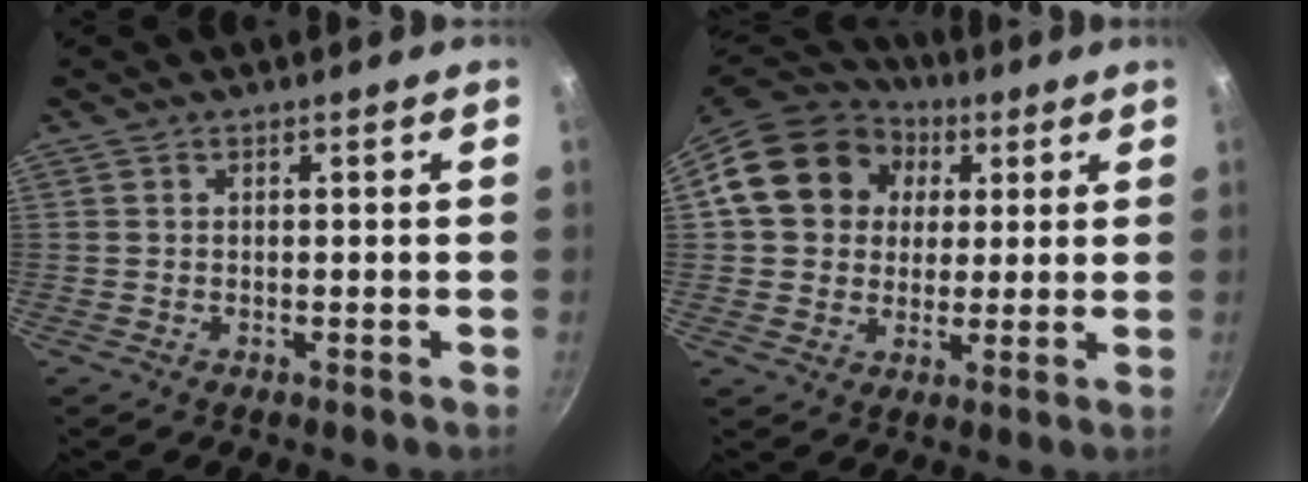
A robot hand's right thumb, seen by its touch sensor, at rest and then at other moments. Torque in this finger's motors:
{"motor_torque": [-0.11, 0.85, 0.59, -0.05, 0.12]}